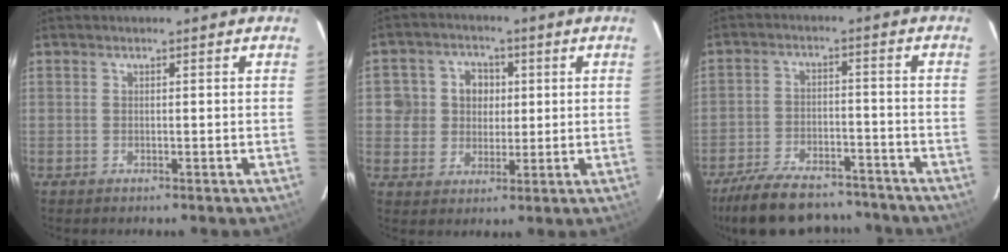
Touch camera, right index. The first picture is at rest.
{"total": 7.5, "force": [0.9, 7.2, 2.0], "torque": [-0.042, 0.024, 0.013]}
{"total": 18.3, "force": [-15.3, 6.9, 7.4], "torque": [-0.165, 0.003, -0.220]}